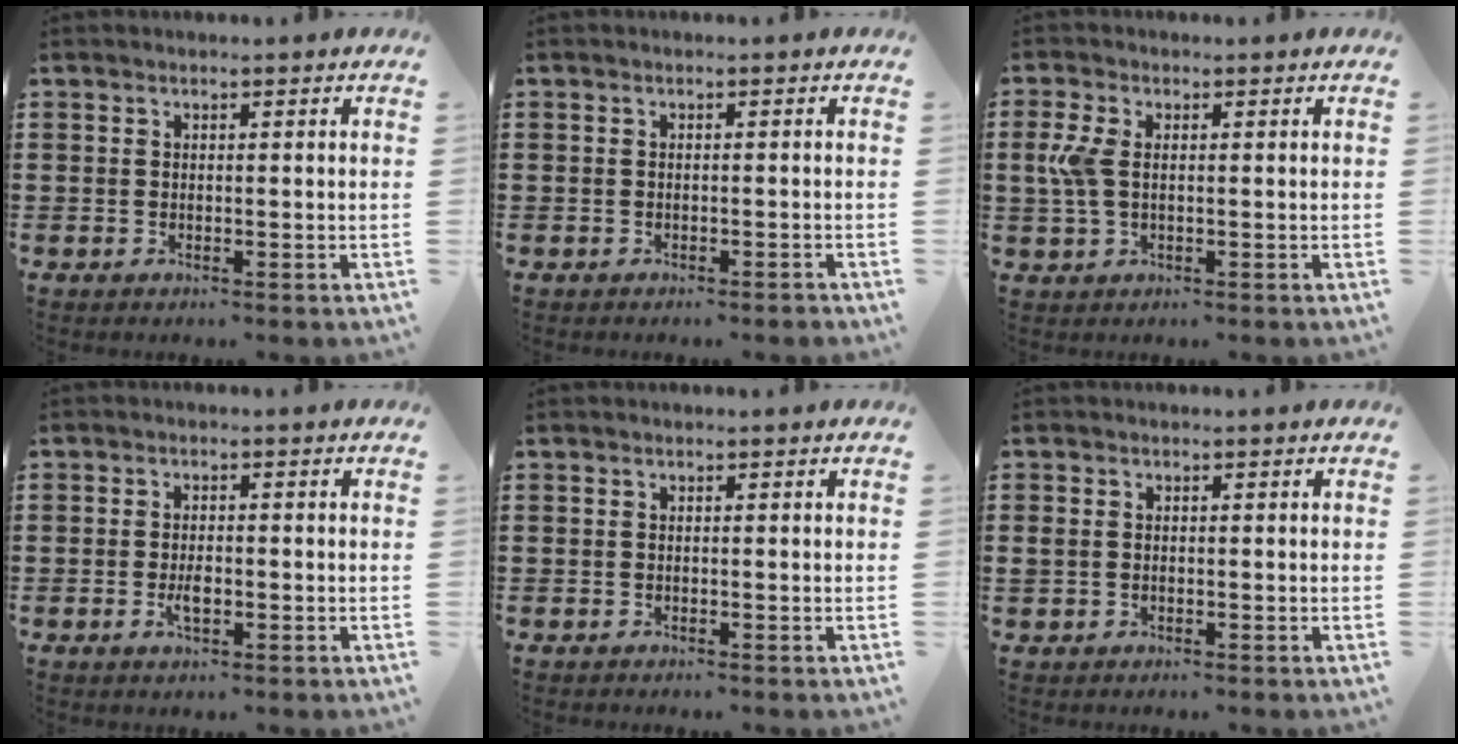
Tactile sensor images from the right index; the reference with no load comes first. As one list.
[{"total": 0.7, "force": [-0.6, 0.0, 0.3], "torque": [-0.007, -0.003, -0.012]}, {"total": 4.8, "force": [0.3, 2.6, 4.1], "torque": [-0.120, -0.003, -0.006]}, {"total": 2.6, "force": [-0.7, 1.0, 2.3], "torque": [-0.050, -0.002, -0.015]}, {"total": 0.0}, {"total": 1.0, "force": [-0.2, 0.8, 0.6], "torque": [-0.015, 0.005, -0.005]}]